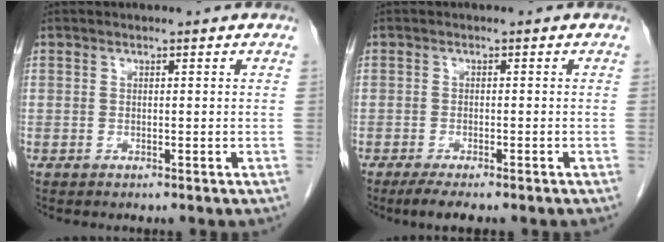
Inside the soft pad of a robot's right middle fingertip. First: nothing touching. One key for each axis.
{"total": 4.1, "fx": -3.1, "fy": 0.5, "fz": 2.7, "tx": -0.043, "ty": -0.011, "tz": -0.046}